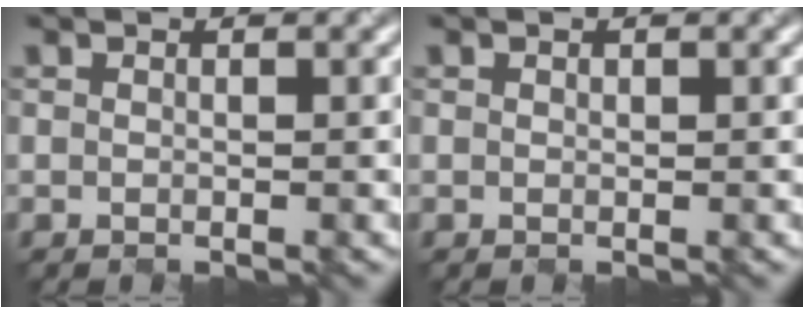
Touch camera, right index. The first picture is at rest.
{"total": 0.0}